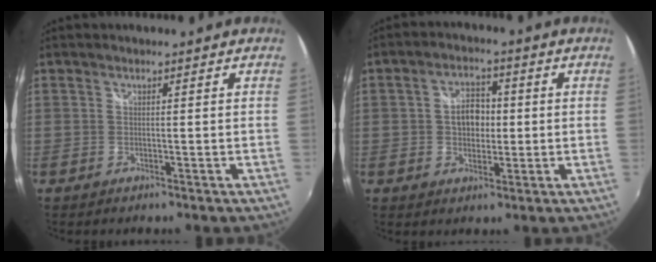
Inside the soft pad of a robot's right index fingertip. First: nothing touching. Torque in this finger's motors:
{"motor_torque": [0.09, 0.09, 0.13, 0.06]}